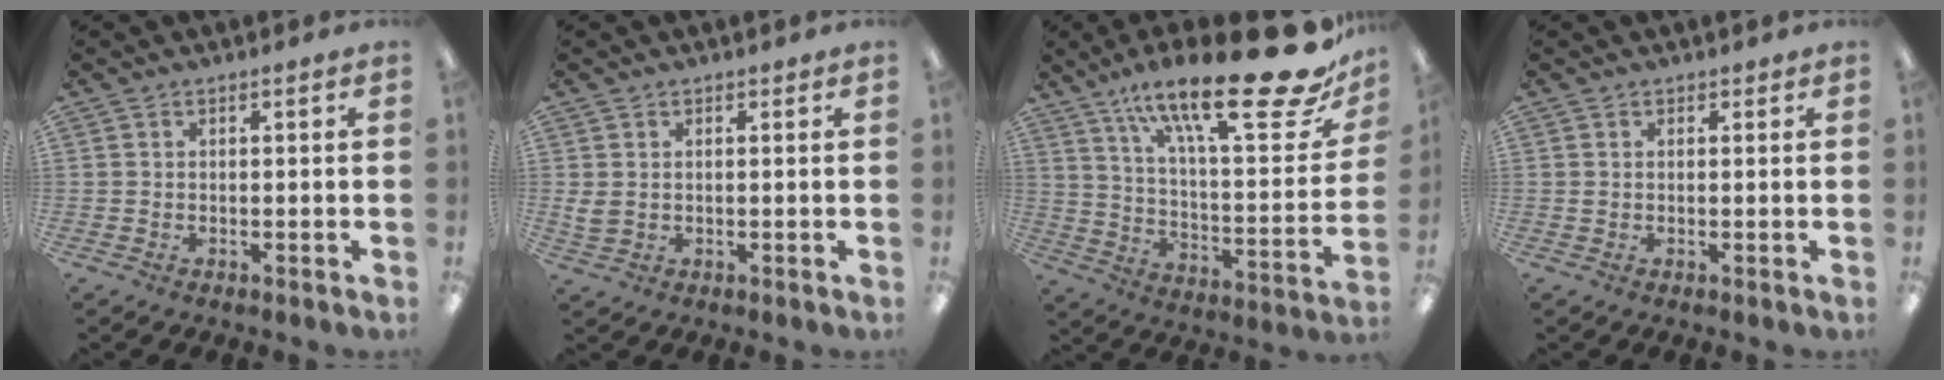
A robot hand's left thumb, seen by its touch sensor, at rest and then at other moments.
{"total": 3.3, "force": [1.0, 2.7, 1.5], "torque": [-0.021, 0.002, 0.019]}
{"total": 27.6, "force": [18.3, 6.9, 19.4], "torque": [-0.292, -0.115, 0.292]}
{"total": 1.0, "force": [0.4, 0.9, 0.2], "torque": [0.003, 0.002, 0.005]}